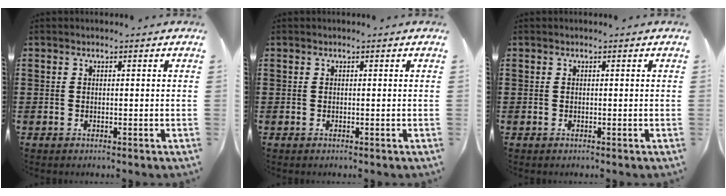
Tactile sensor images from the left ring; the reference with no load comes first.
{"total": 0.0}
{"total": 0.0}